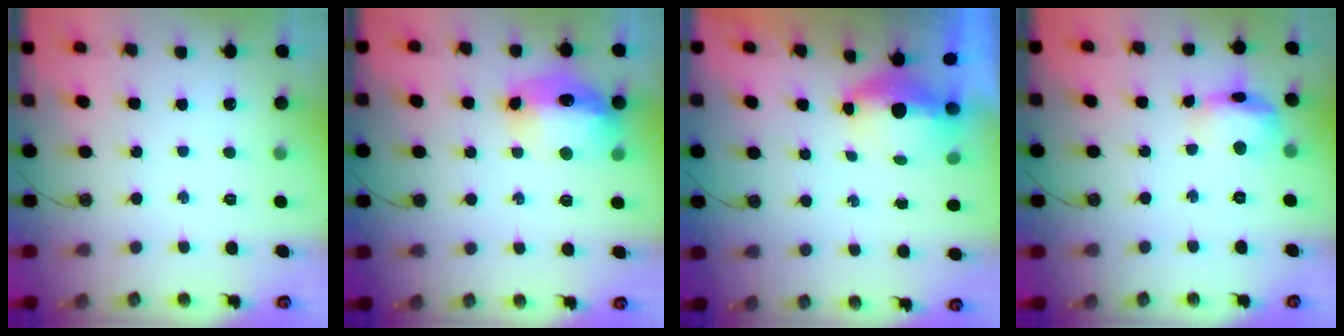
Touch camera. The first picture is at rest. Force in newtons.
{"total": 14.6, "press": 14.5, "slide": 1.6}
{"total": 14.0, "press": 6.9, "slide": 12.2}
{"total": 16.5, "press": 11.0, "slide": 12.2}